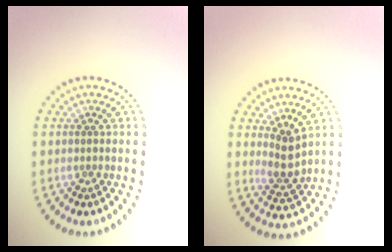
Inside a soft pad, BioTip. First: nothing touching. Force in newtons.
{"total": 2.4, "press": 2.0, "slide": 1.3}